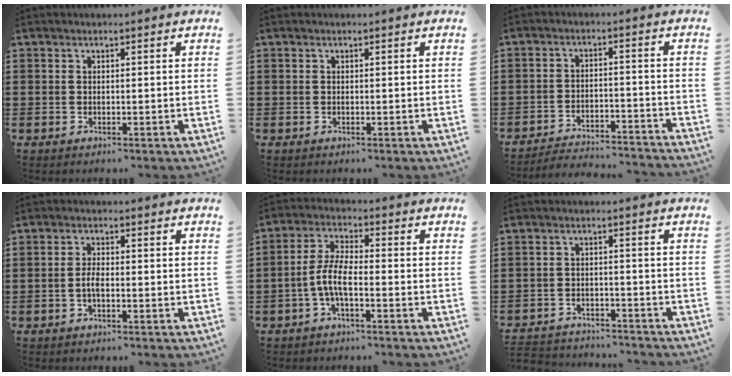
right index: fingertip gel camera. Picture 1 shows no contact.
{"total": 0.0}
{"total": 3.8, "force": [-3.7, 0.3, 0.5], "torque": [-0.022, 0.002, -0.082]}
{"total": 2.4, "force": [-0.8, 0.8, 2.1], "torque": [-0.054, -0.002, -0.019]}
{"total": 5.6, "force": [-2.1, 1.7, 4.9], "torque": [-0.119, -0.006, -0.048]}
{"total": 2.9, "force": [-2.9, 0.2, -0.1], "torque": [-0.007, -0.005, -0.062]}